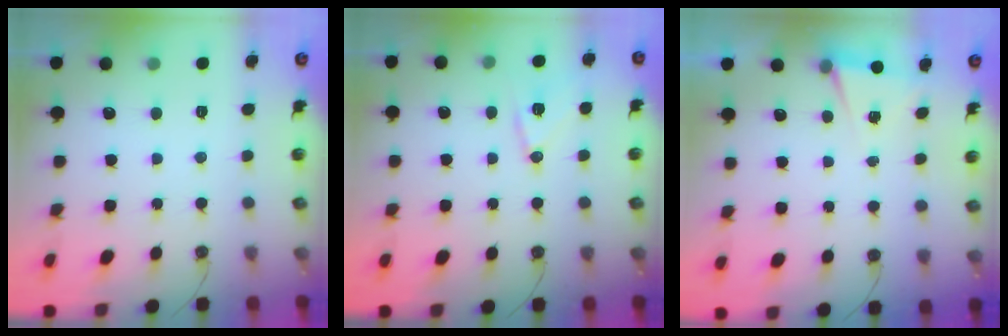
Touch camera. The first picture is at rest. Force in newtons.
{"total": 10.5, "press": 10.4, "slide": 1.2}
{"total": 3.8, "press": 2.2, "slide": 3.2}